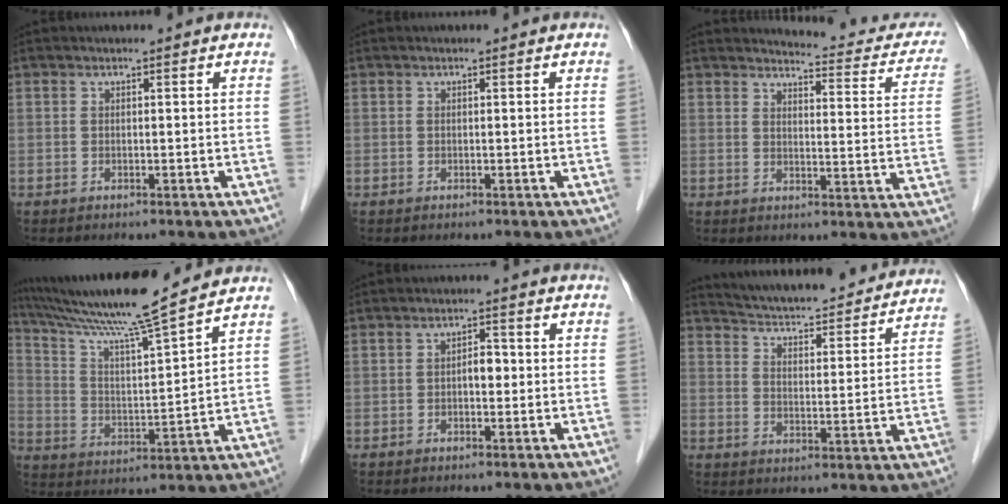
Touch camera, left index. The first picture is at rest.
{"total": 0.0}
{"total": 13.5, "force": [13.0, 2.4, 3.0], "torque": [-0.011, -0.047, 0.125]}
{"total": 15.1, "force": [13.1, -1.8, 7.3], "torque": [-0.139, 0.005, 0.226]}
{"total": 2.3, "force": [-0.3, 1.2, 2.0], "torque": [-0.027, 0.007, -0.006]}
{"total": 21.4, "force": [20.1, 3.3, 6.6], "torque": [-0.099, -0.012, 0.265]}